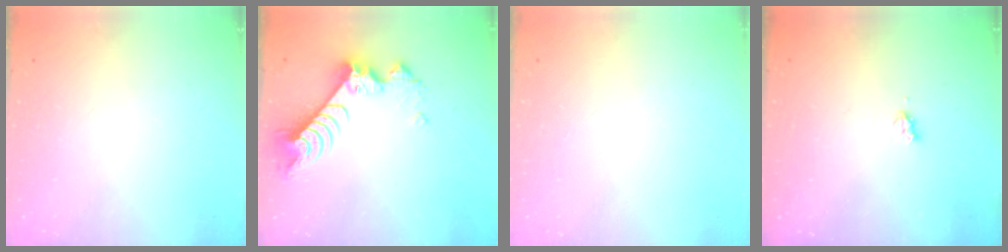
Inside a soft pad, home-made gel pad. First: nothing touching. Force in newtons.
{"total": 9.5, "press": 9.5, "slide": 0.7}
{"total": 0.0}
{"total": 2.8, "press": 2.8, "slide": 0.4}